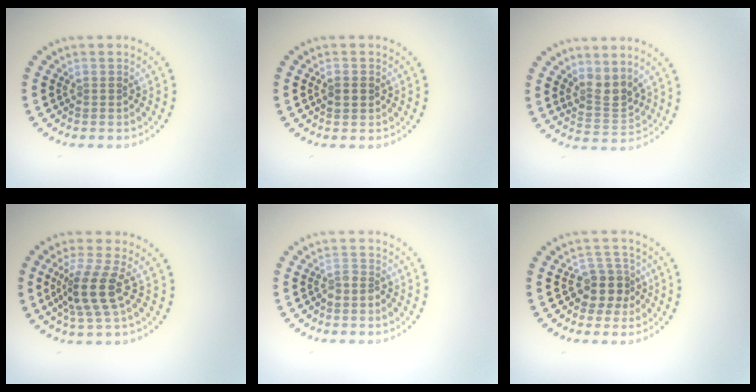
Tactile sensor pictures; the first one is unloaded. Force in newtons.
{"total": 1.9, "press": 1.9, "slide": 0.1}
{"total": 2.6, "press": 2.0, "slide": 1.6}
{"total": 3.8, "press": 2.8, "slide": 2.5}
{"total": 1.5, "press": 1.1, "slide": 0.9}
{"total": 2.8, "press": 2.5, "slide": 1.4}